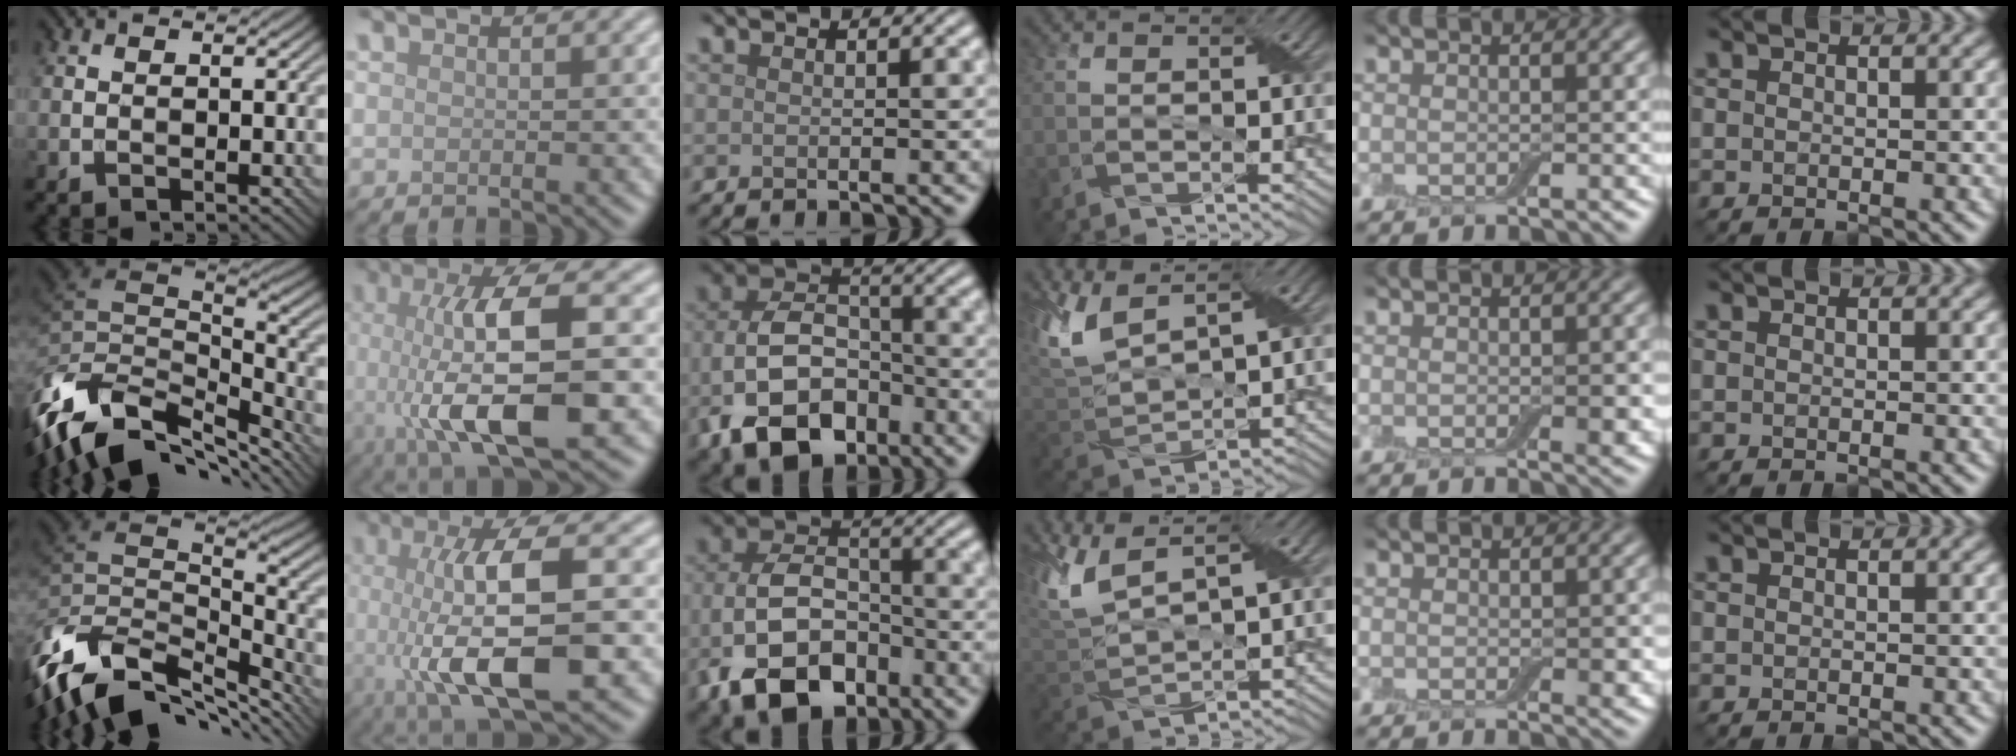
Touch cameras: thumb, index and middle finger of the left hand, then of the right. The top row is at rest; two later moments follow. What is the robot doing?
{"motion": "wrap", "object": "adhesive wrap"}